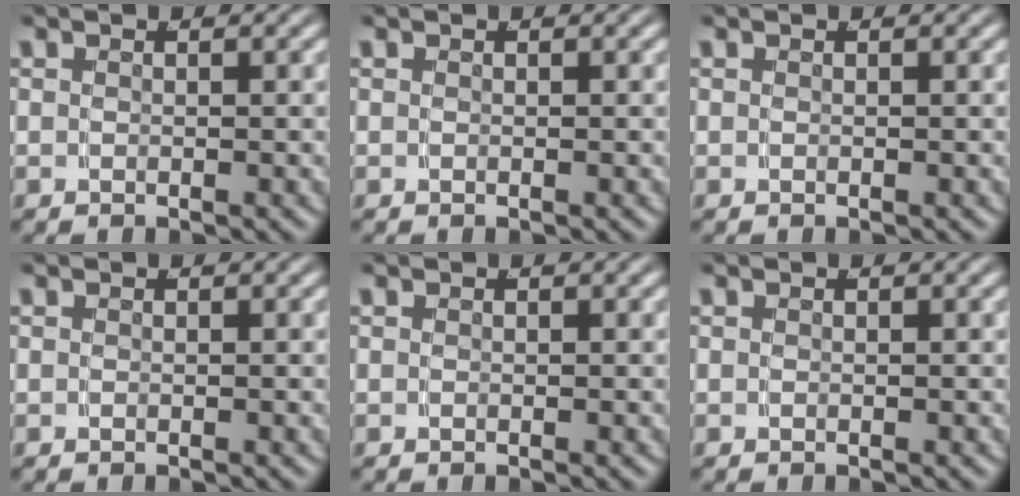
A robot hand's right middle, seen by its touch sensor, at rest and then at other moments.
{"total": 0.0}
{"total": 0.0}
{"total": 0.0}
{"total": 0.0}
{"total": 0.0}